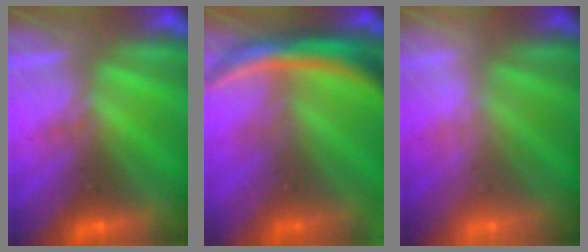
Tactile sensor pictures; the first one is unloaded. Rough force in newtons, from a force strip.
{"total": 9.2}
{"total": 1.9}